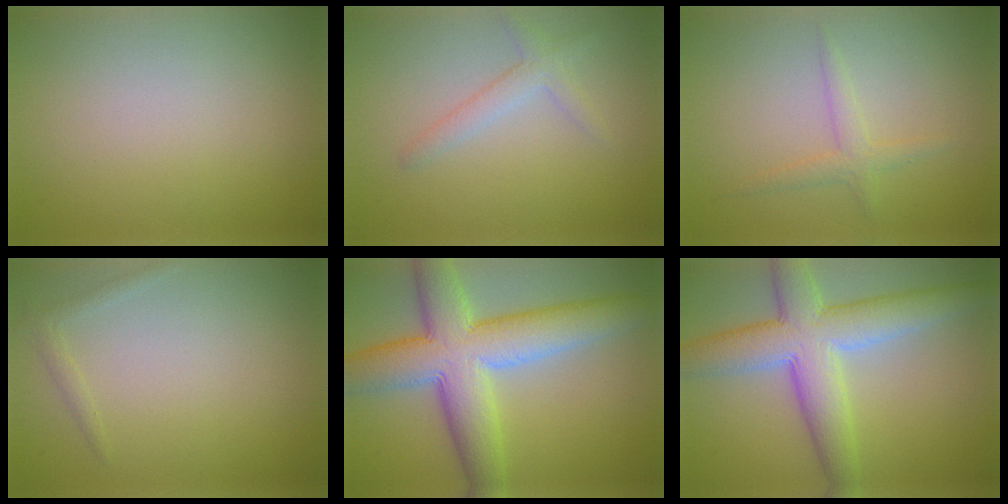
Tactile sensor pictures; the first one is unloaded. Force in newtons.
{"total": 2.0, "press": 2.0, "slide": 0.1}
{"total": 1.6, "press": 1.6, "slide": 0.1}
{"total": 1.1, "press": 1.1, "slide": 0.0}
{"total": 9.9, "press": 9.9, "slide": 0.3}
{"total": 7.9, "press": 7.9, "slide": 0.6}